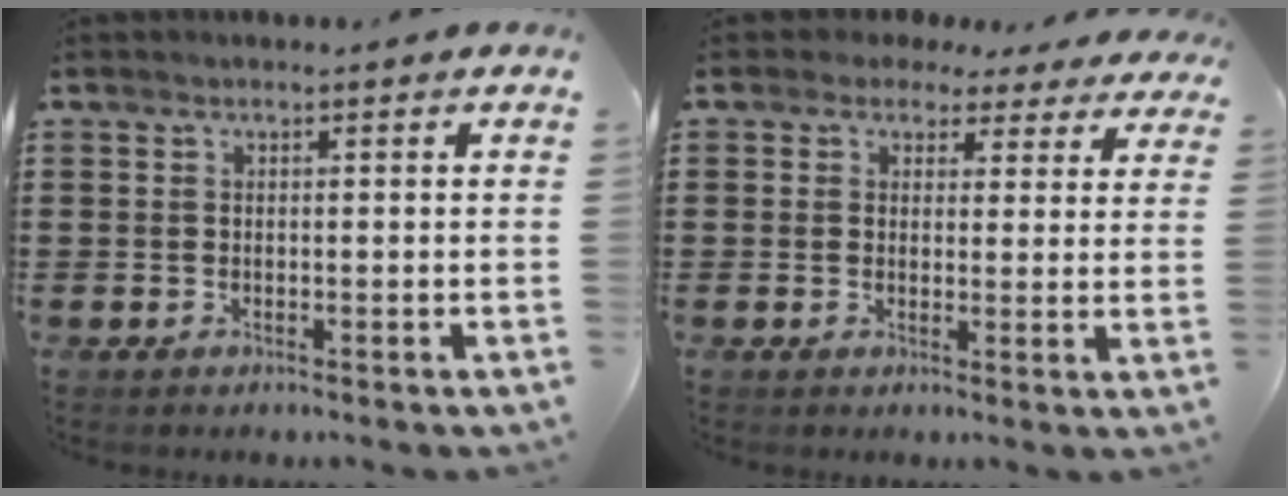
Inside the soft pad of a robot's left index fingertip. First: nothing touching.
{"total": 2.9, "force": [2.2, 1.7, 0.6], "torque": [-0.025, 0.000, 0.040]}